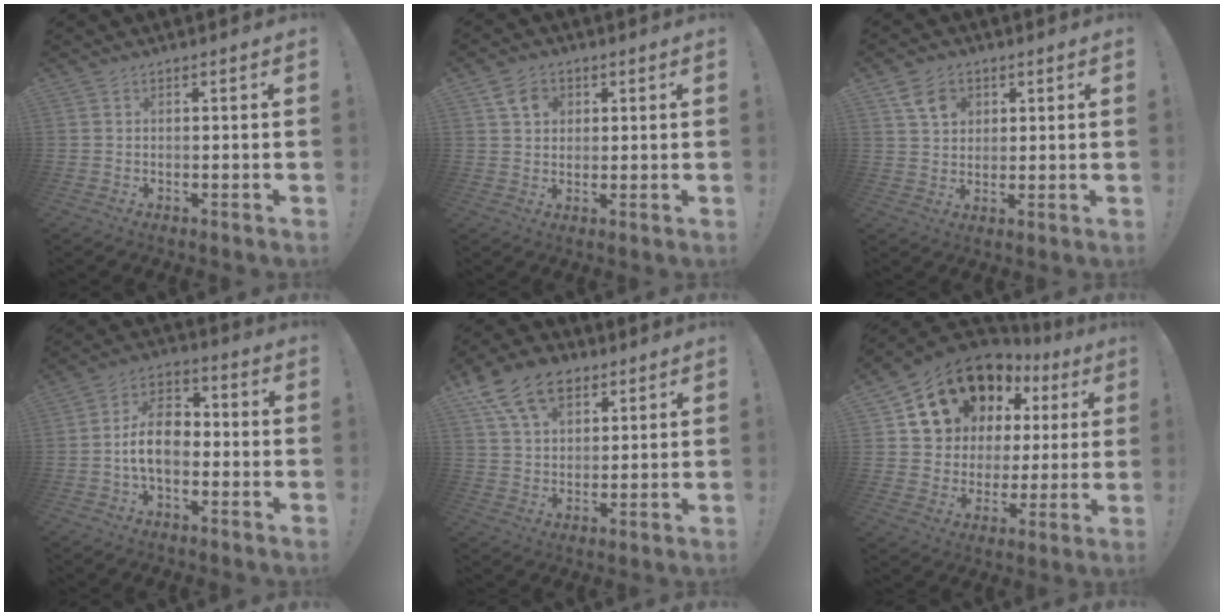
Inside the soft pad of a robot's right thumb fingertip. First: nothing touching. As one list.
[{"total": 6.2, "force": [2.6, 4.8, 2.9], "torque": [-0.043, -0.001, 0.049]}, {"total": 7.4, "force": [3.5, 5.6, 3.4], "torque": [-0.048, -0.005, 0.067]}, {"total": 11.5, "force": [-1.8, 7.2, 8.8], "torque": [-0.162, 0.013, -0.032]}, {"total": 14.5, "force": [7.9, 9.5, 7.7], "torque": [-0.129, -0.030, 0.151]}, {"total": 17.0, "force": [10.2, 11.6, 7.1], "torque": [-0.116, -0.068, 0.209]}]